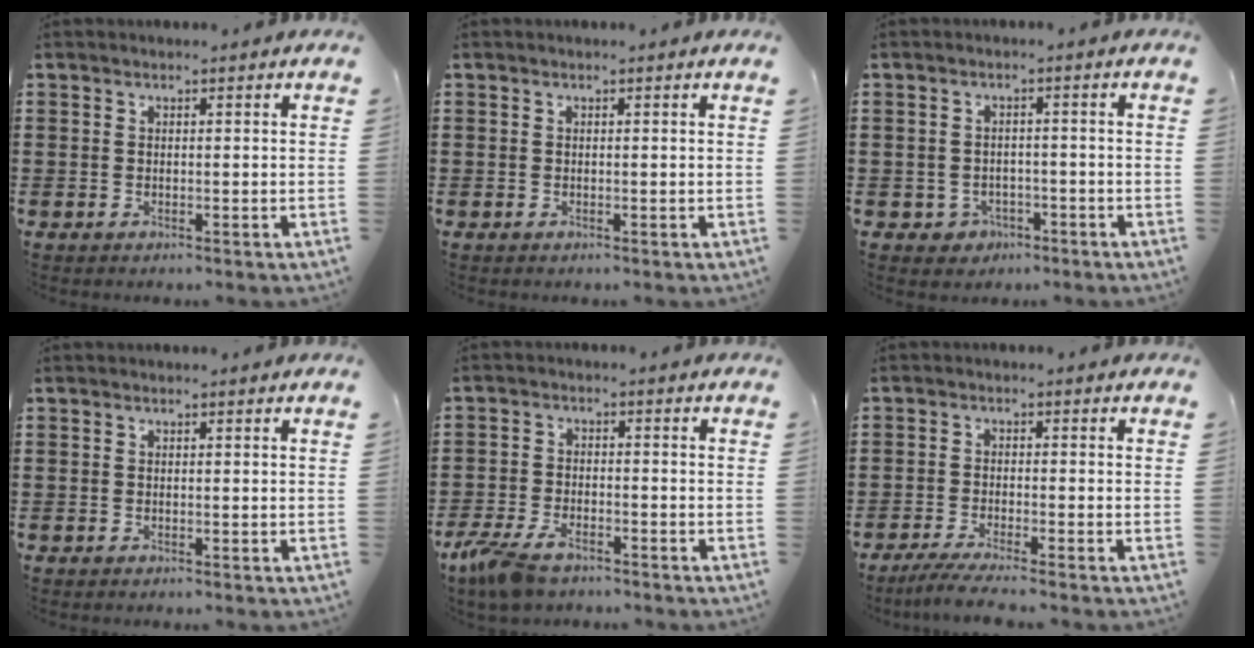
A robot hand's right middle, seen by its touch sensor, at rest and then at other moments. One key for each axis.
{"total": 0.0}
{"total": 2.0, "fx": -1.4, "fy": 1.3, "fz": 0.3, "tx": -0.016, "ty": -0.002, "tz": -0.032}
{"total": 0.0}
{"total": 5.1, "fx": -3.8, "fy": 1.7, "fz": 3.0, "tx": -0.083, "ty": -0.007, "tz": -0.081}
{"total": 3.1, "fx": -2.6, "fy": -0.4, "fz": 1.6, "tx": -0.035, "ty": -0.010, "tz": -0.050}